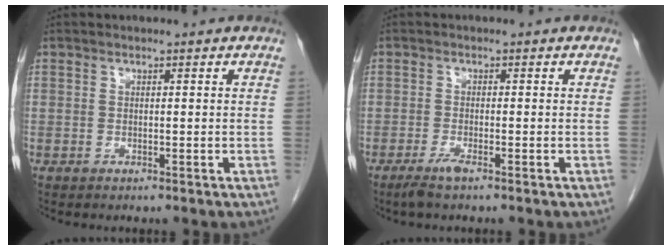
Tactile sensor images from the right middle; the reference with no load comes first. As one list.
[{"total": 2.1, "force": [-1.5, -0.1, 1.5], "torque": [-0.037, -0.006, -0.032]}]